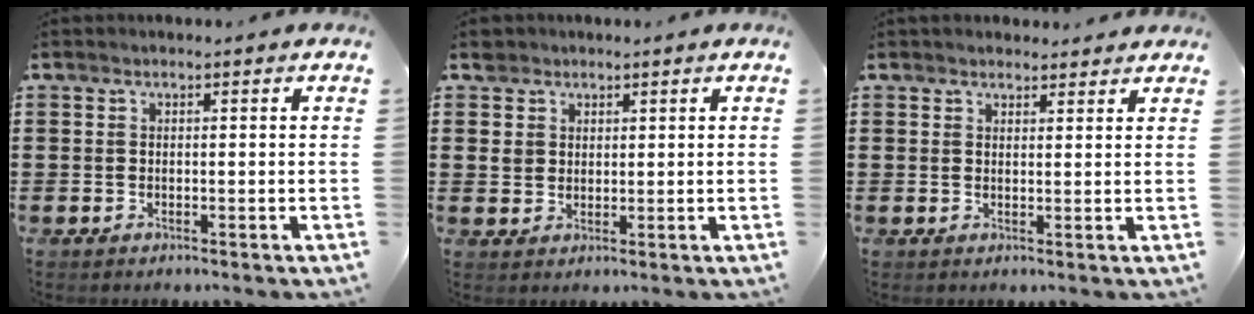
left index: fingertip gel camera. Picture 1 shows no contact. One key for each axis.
{"total": 3.4, "fx": 2.0, "fy": 2.8, "fz": 0.2, "tx": -0.009, "ty": 0.009, "tz": 0.036}
{"total": 2.1, "fx": 2.0, "fy": 0.5, "fz": 0.0, "tx": -0.004, "ty": -0.001, "tz": 0.040}